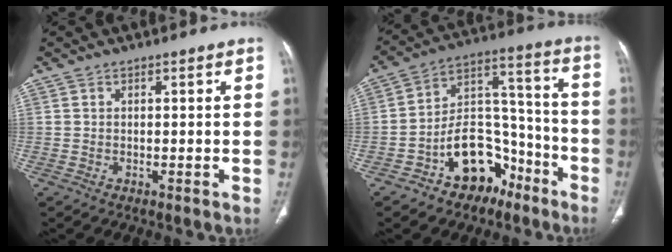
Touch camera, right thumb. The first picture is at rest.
{"total": 14.7, "force": [-8.2, 9.6, 7.5], "torque": [-0.078, 0.095, -0.131]}